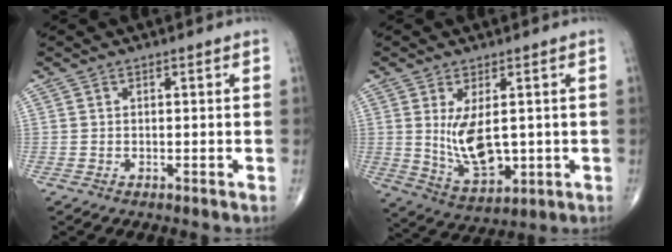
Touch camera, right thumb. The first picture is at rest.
{"total": 9.7, "force": [0.8, 4.9, 8.3], "torque": [-0.135, -0.022, 0.035]}